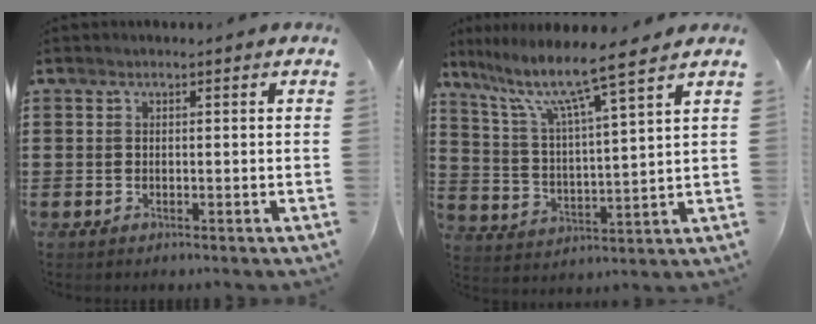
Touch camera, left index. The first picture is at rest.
{"total": 9.1, "force": [7.2, -0.4, 5.5], "torque": [-0.134, -0.048, 0.114]}